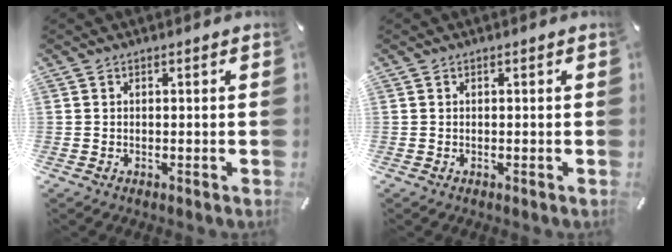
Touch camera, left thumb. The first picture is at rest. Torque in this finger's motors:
{"motor_torque": [0.00, 0.00, -0.01, 0.06, 0.00]}